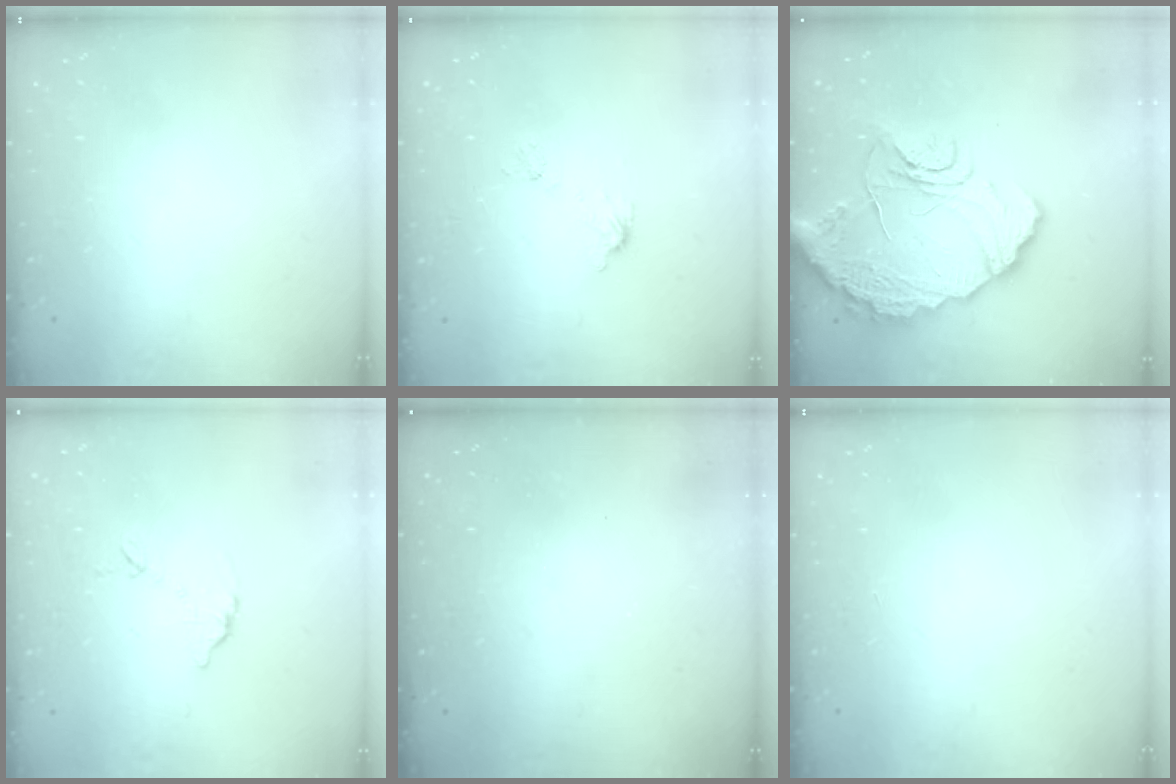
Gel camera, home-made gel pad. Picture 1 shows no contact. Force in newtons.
{"total": 5.7, "press": 5.7, "slide": 0.4}
{"total": 18.5, "press": 18.5, "slide": 0.8}
{"total": 6.7, "press": 6.6, "slide": 0.5}
{"total": 3.1, "press": 3.1, "slide": 0.1}
{"total": 0.0}